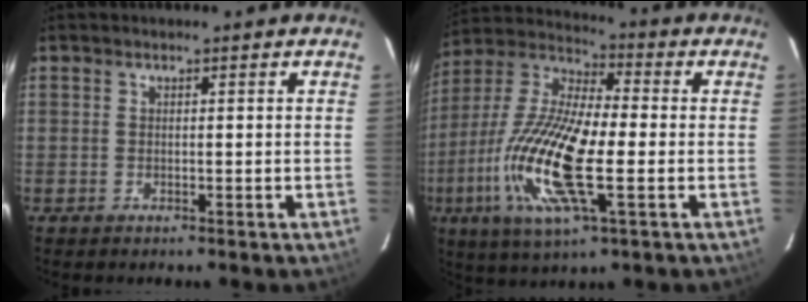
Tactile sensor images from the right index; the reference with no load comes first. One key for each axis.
{"total": 18.8, "fx": -4.4, "fy": 5.2, "fz": 17.5, "tx": -0.364, "ty": -0.012, "tz": -0.095}